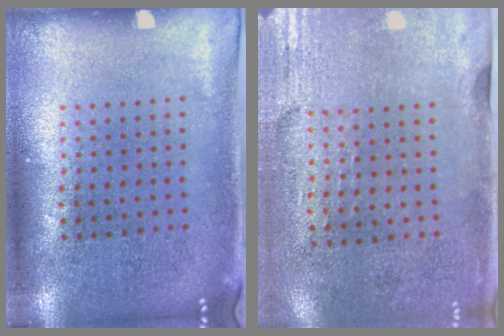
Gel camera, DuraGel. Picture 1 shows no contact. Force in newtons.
{"total": 2.9, "press": 2.5, "slide": 1.5}